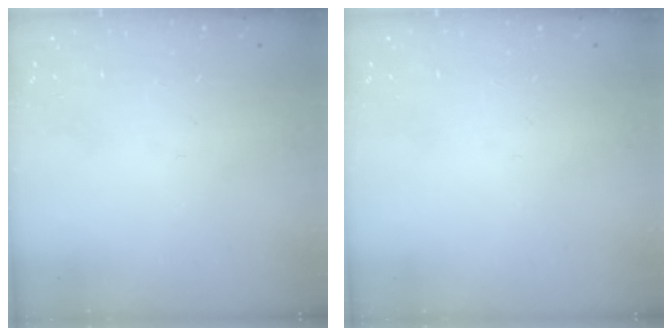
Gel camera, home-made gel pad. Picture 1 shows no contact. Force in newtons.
{"total": 0.0}